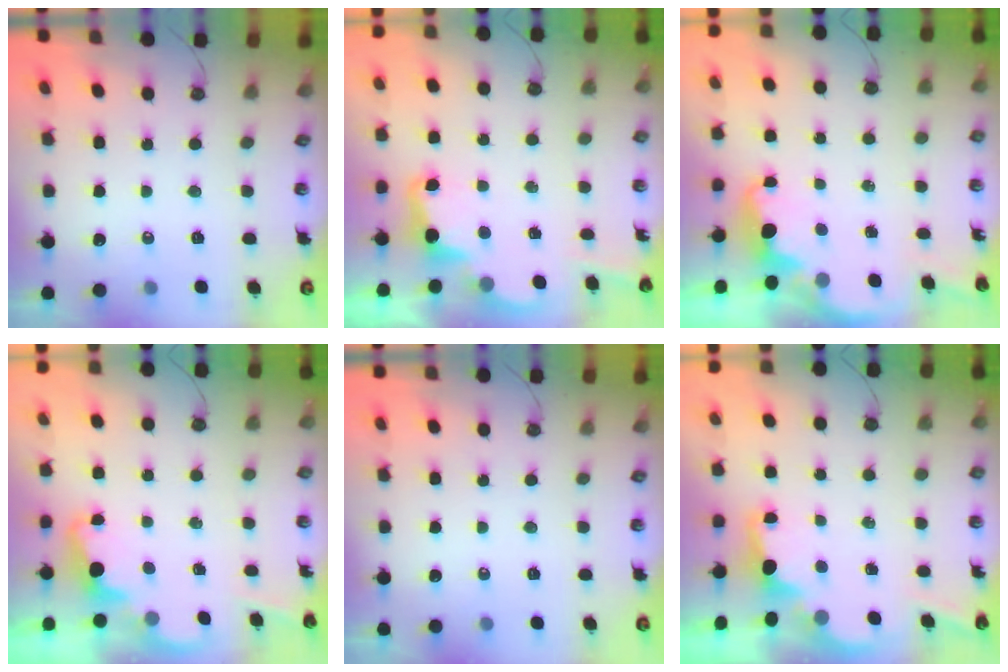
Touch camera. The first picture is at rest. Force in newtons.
{"total": 3.4, "press": 3.3, "slide": 0.5}
{"total": 2.8, "press": 2.8, "slide": 0.6}
{"total": 2.4, "press": 2.3, "slide": 0.5}
{"total": 0.0}
{"total": 1.9, "press": 1.8, "slide": 0.6}